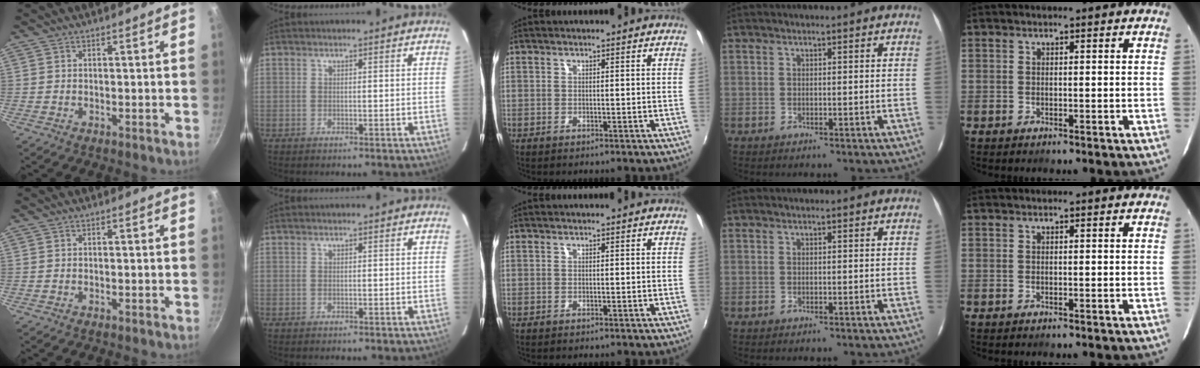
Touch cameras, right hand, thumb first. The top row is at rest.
{}